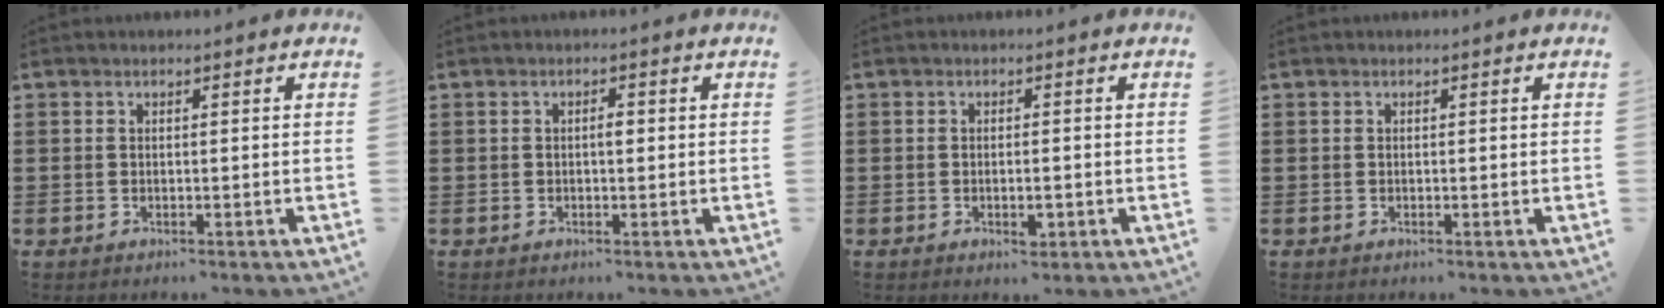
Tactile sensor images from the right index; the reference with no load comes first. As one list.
[{"total": 1.4, "force": [0.0, 0.5, 1.3], "torque": [-0.026, 0.003, -0.002]}, {"total": 2.3, "force": [-0.8, 0.8, 2.0], "torque": [-0.035, 0.000, -0.014]}, {"total": 0.0}]